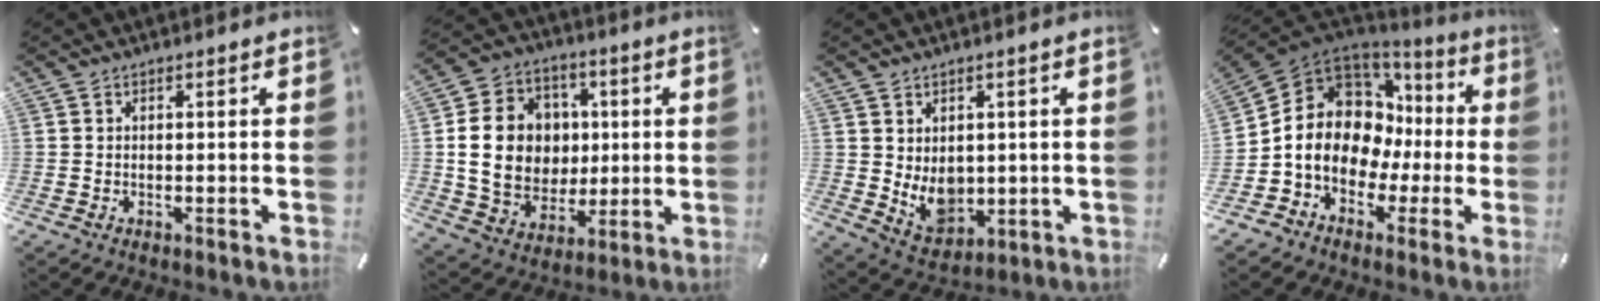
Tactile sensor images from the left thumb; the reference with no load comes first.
{"total": 17.1, "force": [1.6, 14.9, 8.4], "torque": [-0.161, 0.007, 0.038]}
{"total": 7.3, "force": [1.4, 6.2, 3.7], "torque": [-0.055, -0.020, 0.033]}
{"total": 13.6, "force": [0.1, 11.4, 7.5], "torque": [-0.161, -0.025, -0.001]}